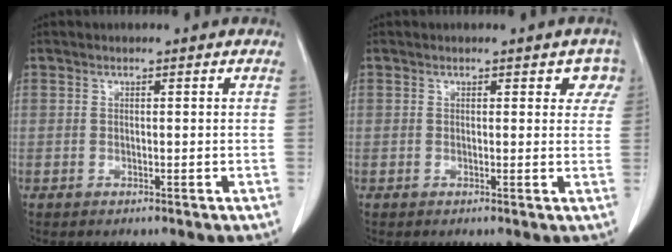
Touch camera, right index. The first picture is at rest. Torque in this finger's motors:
{"motor_torque": [0.14, 0.03, 0.01, 0.00]}